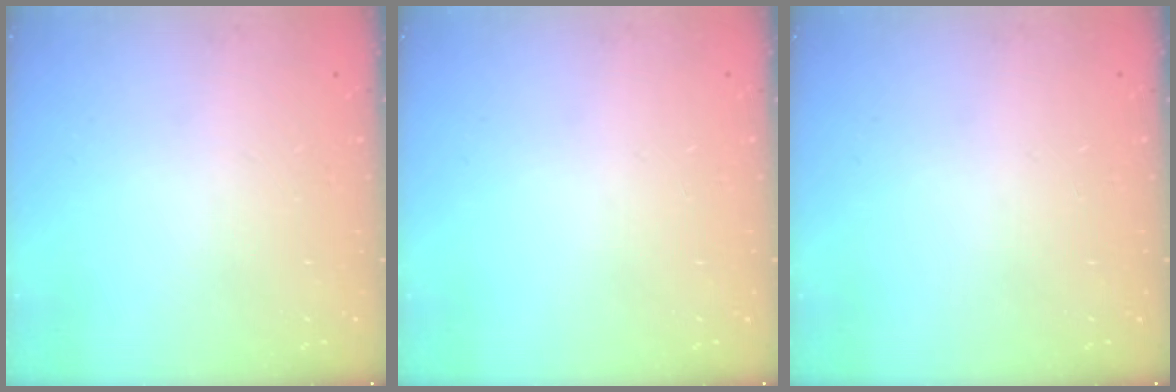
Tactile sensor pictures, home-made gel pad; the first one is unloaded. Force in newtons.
{"total": 0.0}
{"total": 0.0}